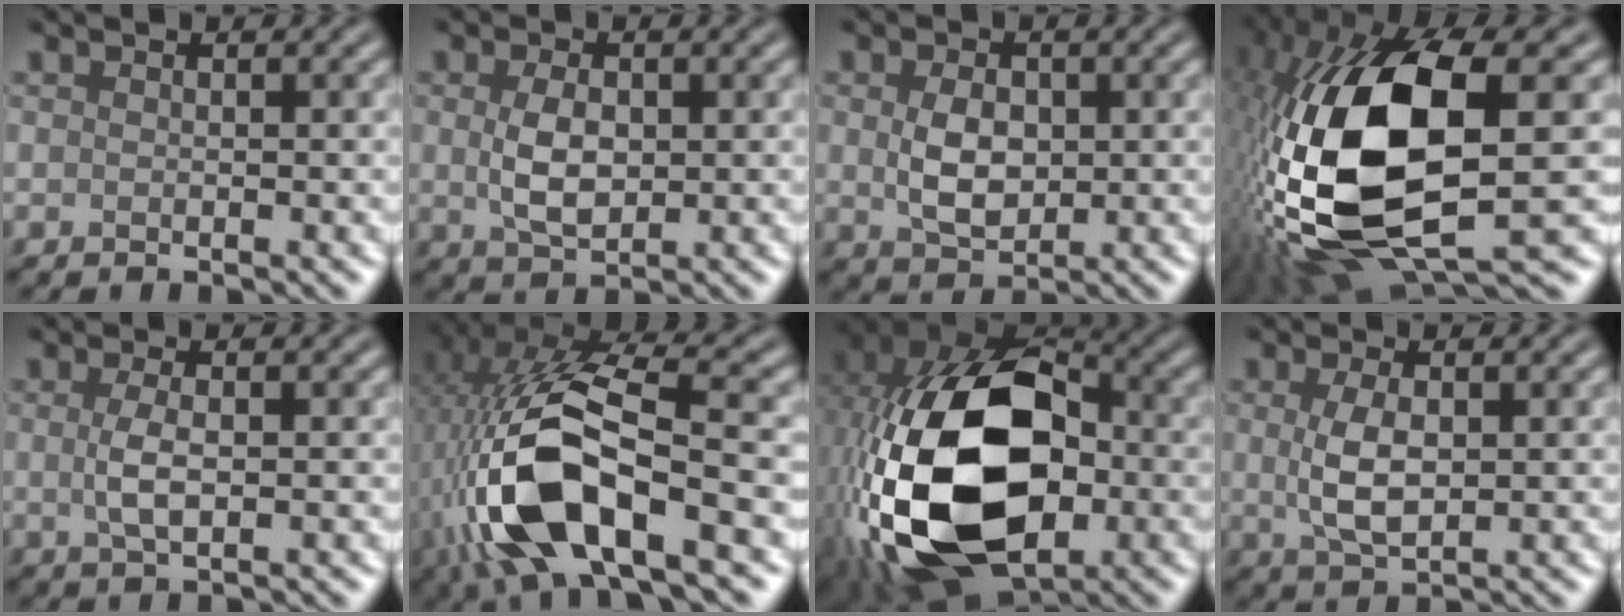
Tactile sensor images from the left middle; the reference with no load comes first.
{"total": 3.3, "force": [0.2, 2.1, 2.6], "torque": [-0.062, 0.004, 0.006]}
{"total": 3.6, "force": [0.2, 2.5, 2.5], "torque": [-0.057, 0.002, 0.005]}
{"total": 17.7, "force": [-1.0, 7.8, 15.9], "torque": [-0.347, -0.009, -0.010]}
{"total": 2.1, "force": [0.1, 0.8, 2.0], "torque": [-0.049, 0.002, -0.001]}
{"total": 12.4, "force": [-3.2, 5.4, 10.7], "torque": [-0.234, 0.001, -0.060]}
{"total": 19.6, "force": [-3.0, 12.3, 14.9], "torque": [-0.325, -0.025, -0.052]}
{"total": 3.5, "force": [0.3, 1.8, 3.1], "torque": [-0.074, 0.003, 0.008]}